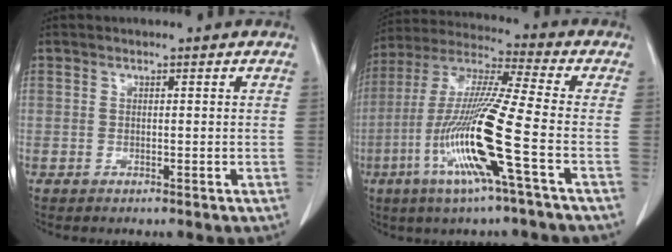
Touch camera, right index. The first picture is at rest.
{"total": 16.4, "force": [-5.4, -0.9, 15.4], "torque": [-0.318, -0.017, -0.112]}